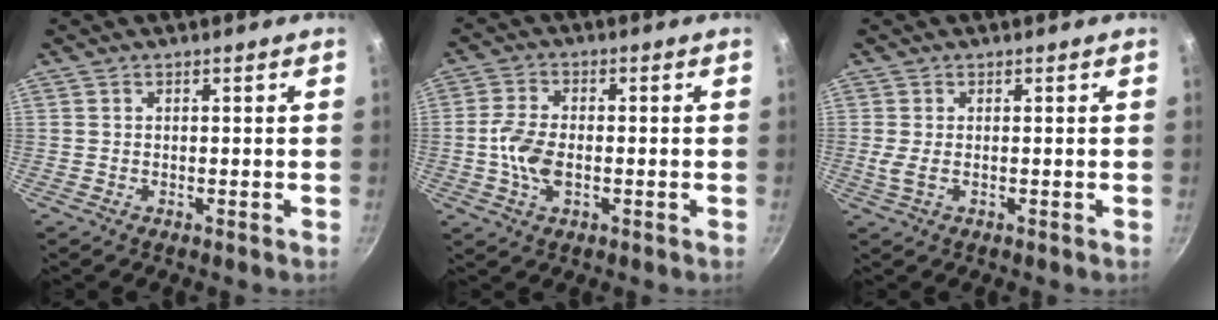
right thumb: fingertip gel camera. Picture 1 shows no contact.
{"total": 6.8, "force": [-1.1, 3.9, 5.5], "torque": [-0.115, 0.012, -0.027]}
{"total": 2.3, "force": [0.0, 1.0, 2.0], "torque": [-0.046, -0.002, 0.002]}